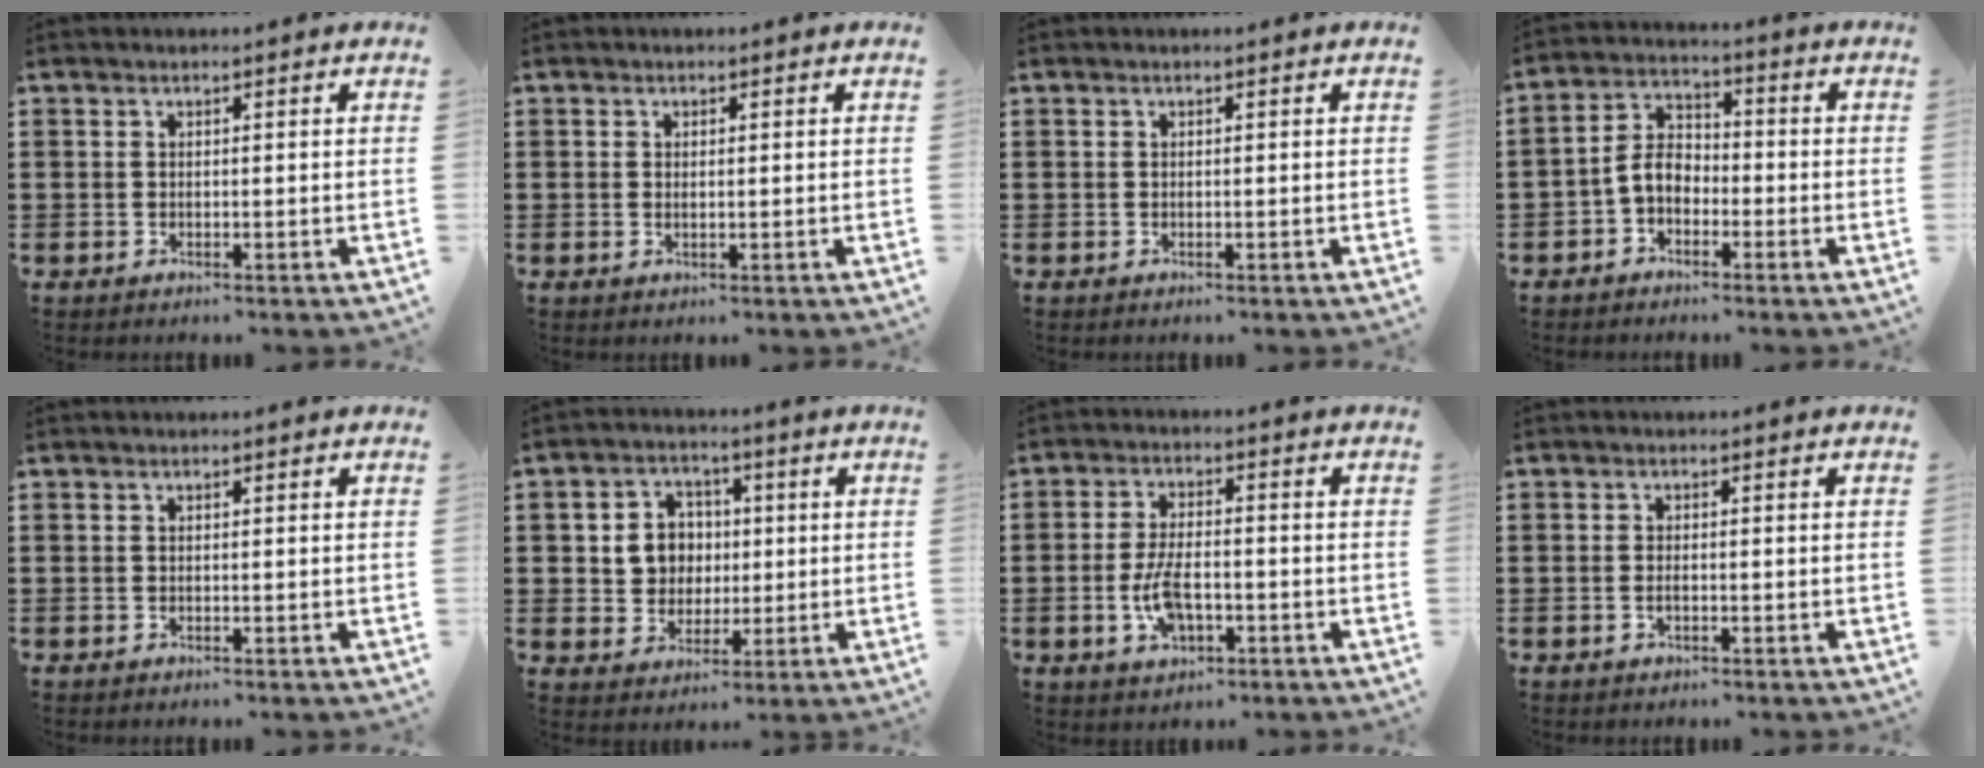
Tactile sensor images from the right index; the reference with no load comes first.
{"total": 0.6, "force": [0.2, 0.3, 0.5], "torque": [-0.010, 0.002, 0.003]}
{"total": 0.0}
{"total": 5.0, "force": [-2.0, 3.3, 3.2], "torque": [-0.083, 0.009, -0.047]}
{"total": 0.0}
{"total": 6.1, "force": [0.5, 5.8, 2.1], "torque": [-0.055, 0.017, 0.006]}
{"total": 6.7, "force": [-1.8, 3.2, 5.6], "torque": [-0.122, 0.003, -0.036]}
{"total": 1.0, "force": [-0.3, 0.4, 0.9], "torque": [-0.018, -0.003, -0.004]}